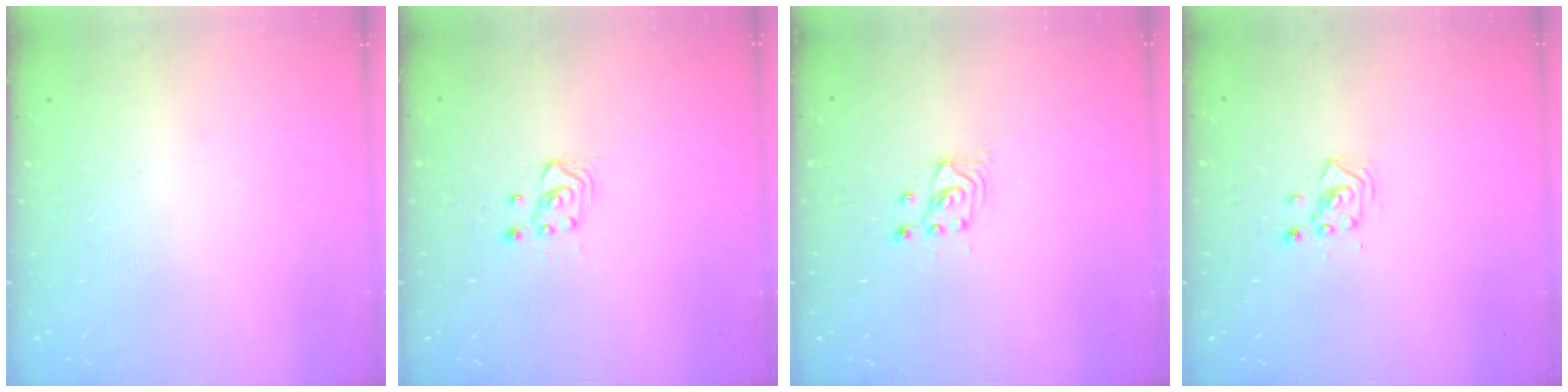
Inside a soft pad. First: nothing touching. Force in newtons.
{"total": 3.0, "press": 2.8, "slide": 1.0}
{"total": 2.7, "press": 2.7, "slide": 0.2}
{"total": 3.7, "press": 3.7, "slide": 0.1}